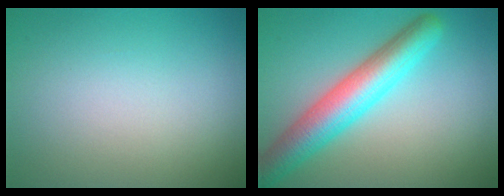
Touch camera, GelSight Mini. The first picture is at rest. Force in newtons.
{"total": 6.2, "press": 6.2, "slide": 0.1}